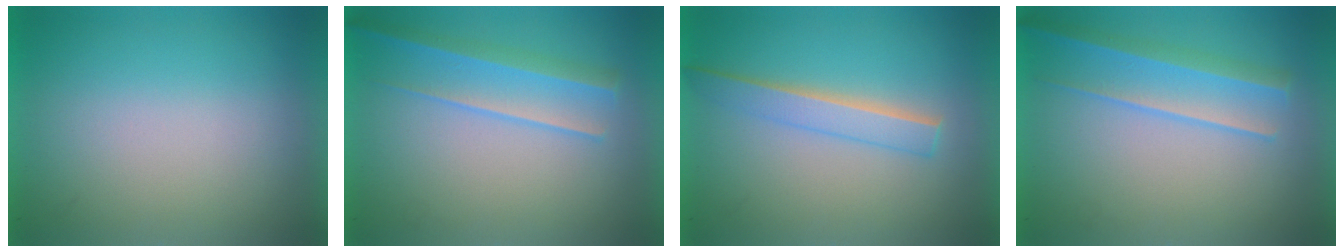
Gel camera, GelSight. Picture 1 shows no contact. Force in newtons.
{"total": 2.2}
{"total": 2.2}
{"total": 2.2}